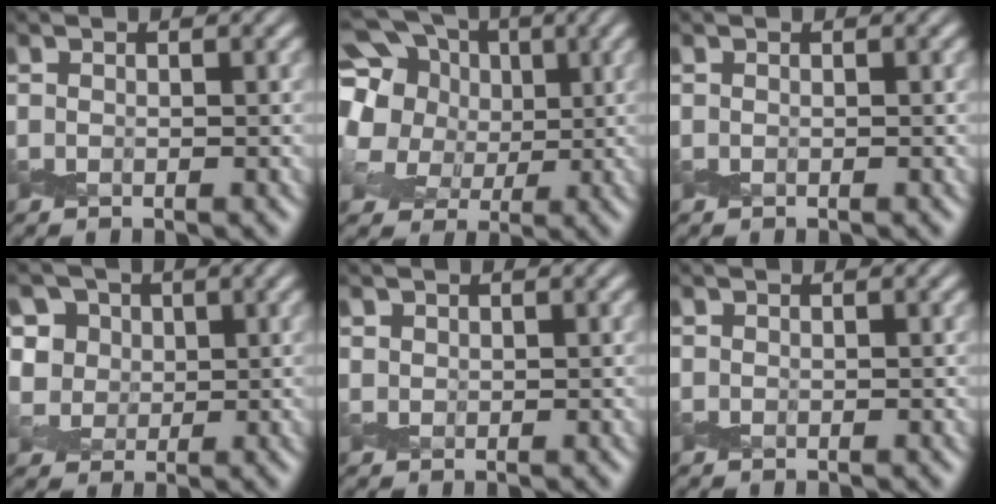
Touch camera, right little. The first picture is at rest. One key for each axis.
{"total": 12.6, "fx": 4.4, "fy": 9.6, "fz": 6.9, "tx": -0.167, "ty": 0.037, "tz": 0.059}
{"total": 0.0}
{"total": 5.5, "fx": 2.7, "fy": 4.1, "fz": 2.4, "tx": -0.057, "ty": -0.009, "tz": 0.034}
{"total": 0.5, "fx": 0.3, "fy": 0.4, "fz": 0.0, "tx": 0.000, "ty": 0.000, "tz": 0.008}
{"total": 0.0}